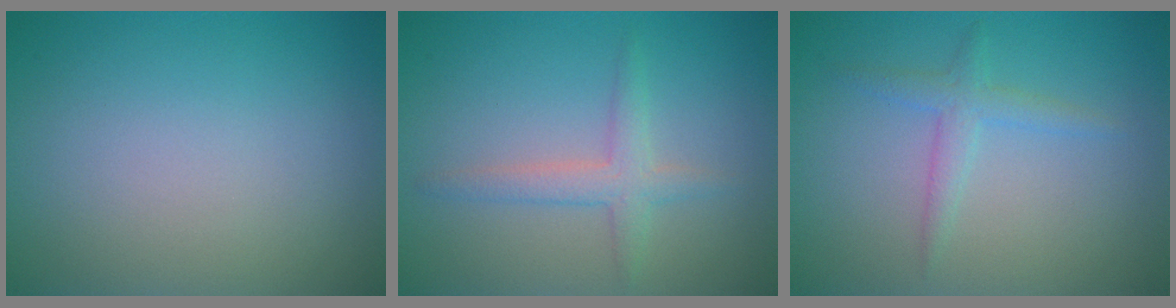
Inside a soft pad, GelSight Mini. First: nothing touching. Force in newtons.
{"total": 2.2, "press": 2.2, "slide": 0.0}
{"total": 1.9, "press": 1.9, "slide": 0.1}